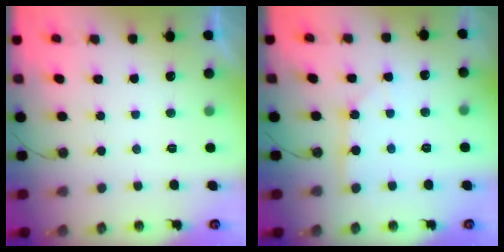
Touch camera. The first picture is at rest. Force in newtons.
{"total": 3.4, "press": 3.3, "slide": 0.3}